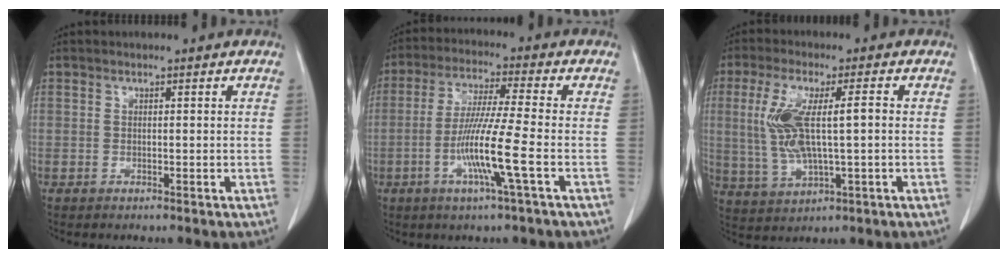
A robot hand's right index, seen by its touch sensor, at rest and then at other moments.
{"total": 10.3, "force": [-3.1, -0.9, 9.7], "torque": [-0.191, -0.014, -0.063]}
{"total": 10.3, "force": [0.8, 2.3, 10.0], "torque": [-0.214, 0.009, 0.023]}